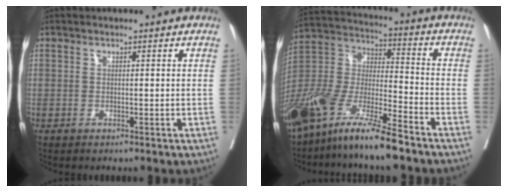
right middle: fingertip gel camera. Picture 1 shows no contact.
{"total": 16.0, "force": [-11.9, 1.6, 10.6], "torque": [-0.226, -0.020, -0.226]}